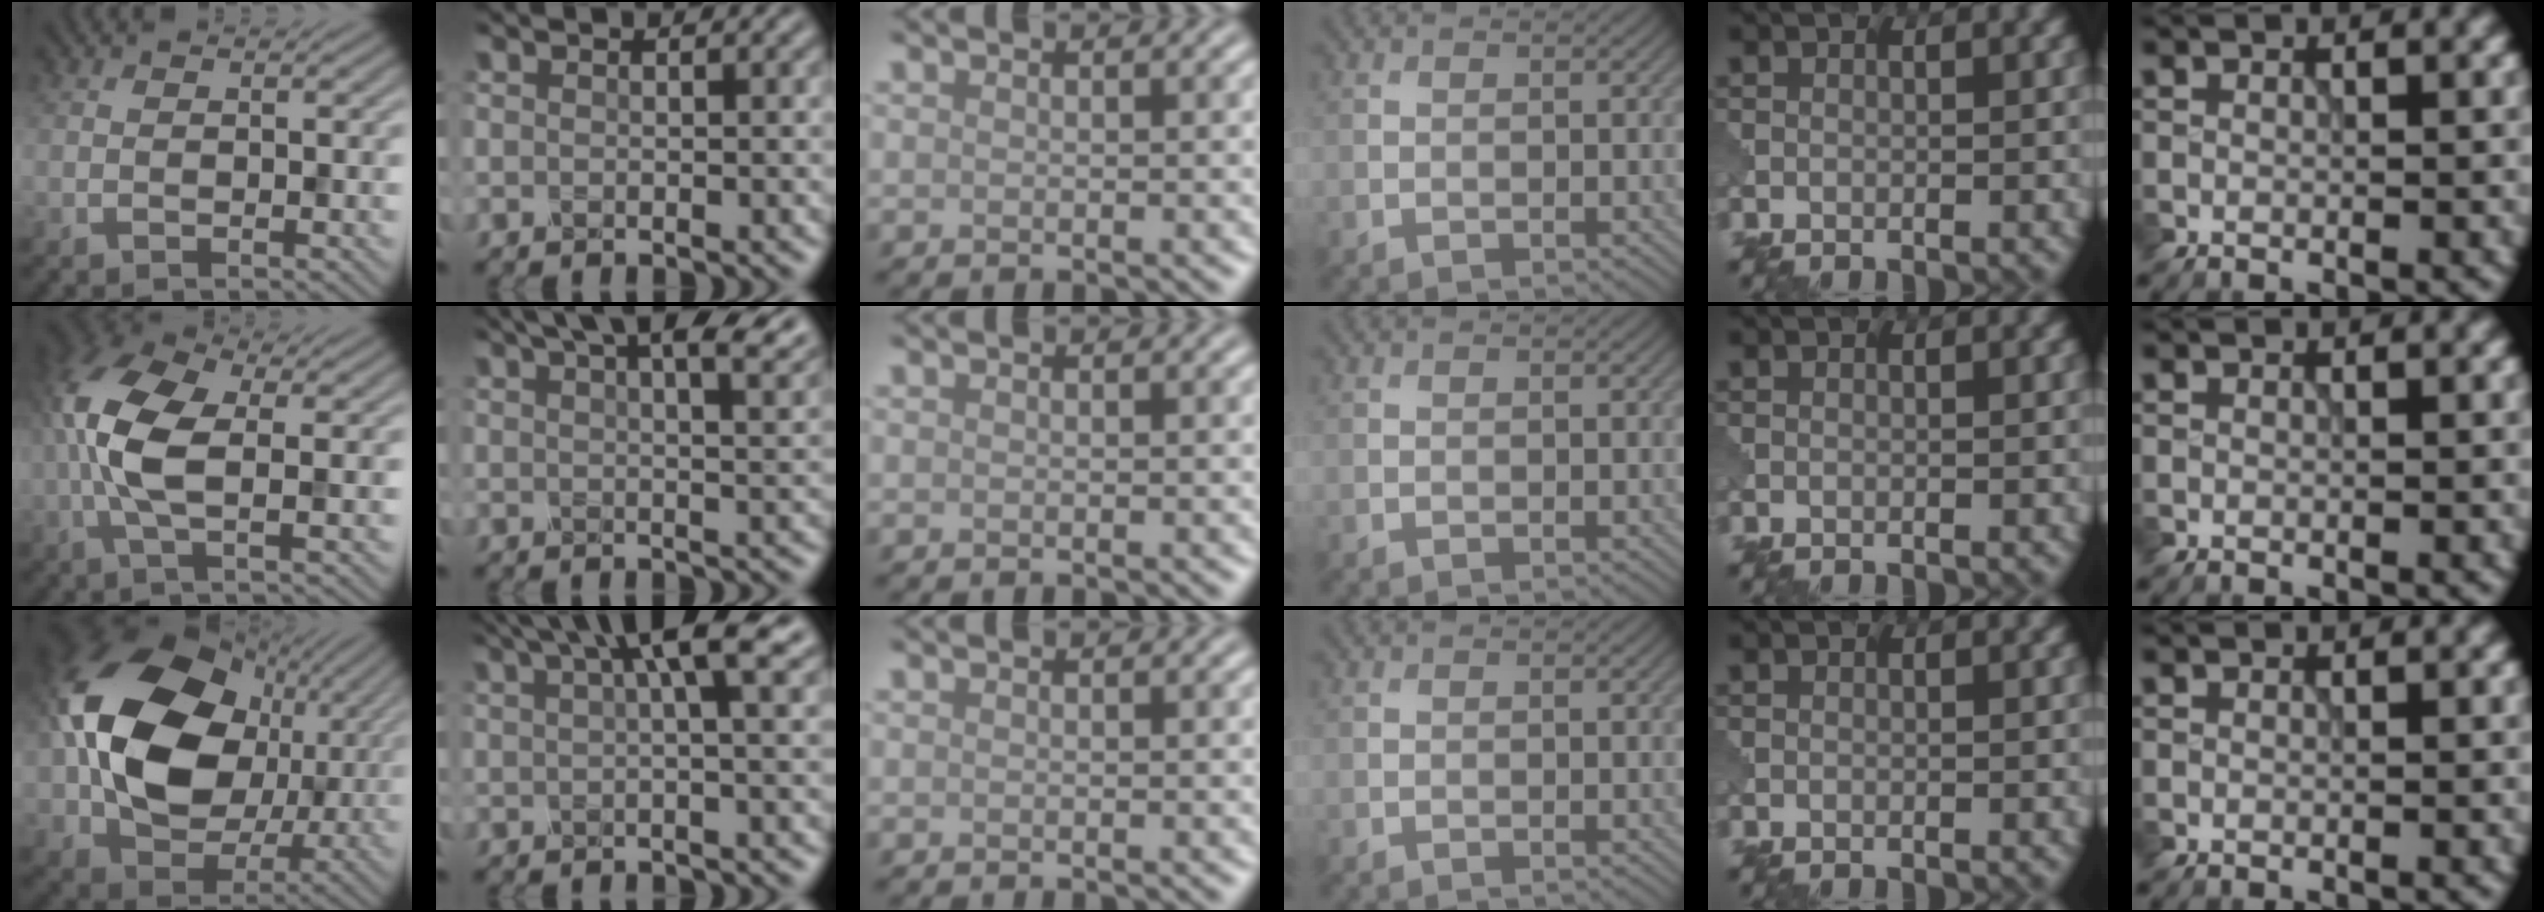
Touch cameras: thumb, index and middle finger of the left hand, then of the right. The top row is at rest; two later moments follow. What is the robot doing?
{"motion": "squeeze", "object": "foam earplug"}